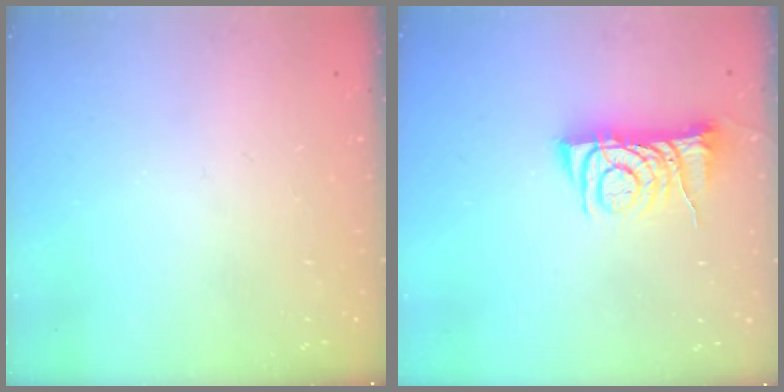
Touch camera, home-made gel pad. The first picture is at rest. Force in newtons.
{"total": 7.7, "press": 7.6, "slide": 0.8}